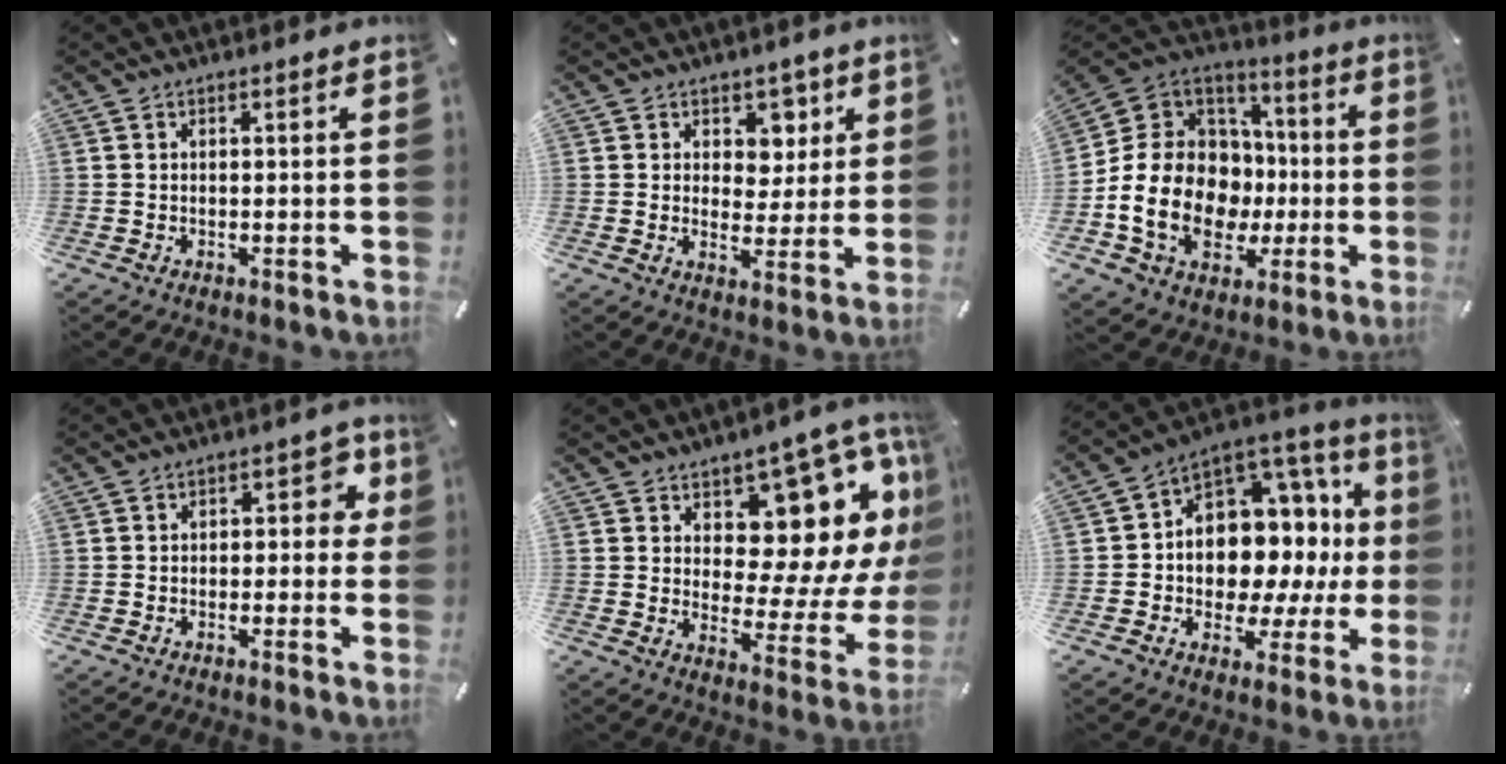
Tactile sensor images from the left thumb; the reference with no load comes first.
{"total": 6.5, "force": [2.8, 5.6, 1.9], "torque": [-0.012, -0.015, 0.046]}
{"total": 20.5, "force": [-4.5, 16.1, 11.8], "torque": [-0.252, 0.006, -0.063]}
{"total": 5.3, "force": [0.2, 3.7, 3.7], "torque": [-0.043, 0.006, -0.005]}
{"total": 14.7, "force": [8.0, 8.3, 9.2], "torque": [-0.103, -0.089, 0.130]}
{"total": 11.8, "force": [1.8, 9.5, 6.8], "torque": [-0.084, -0.059, 0.030]}